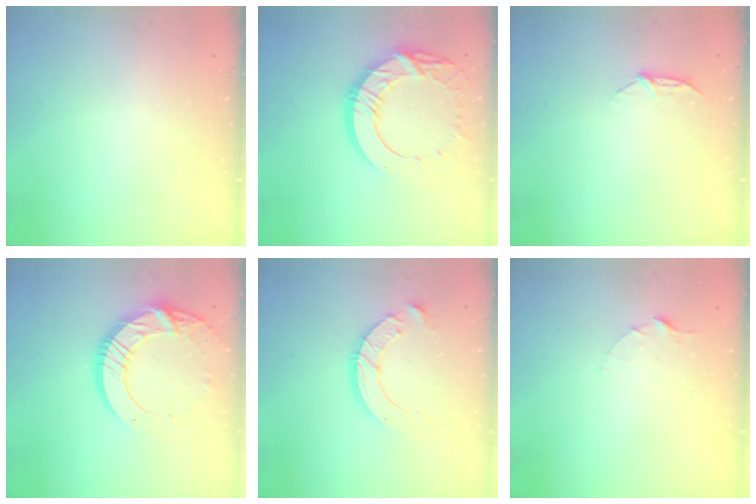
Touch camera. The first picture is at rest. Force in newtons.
{"total": 16.0, "press": 15.9, "slide": 1.4}
{"total": 5.9, "press": 5.8, "slide": 0.7}
{"total": 16.7, "press": 16.7, "slide": 1.4}
{"total": 10.2, "press": 10.2, "slide": 1.0}
{"total": 2.5, "press": 2.5, "slide": 0.3}